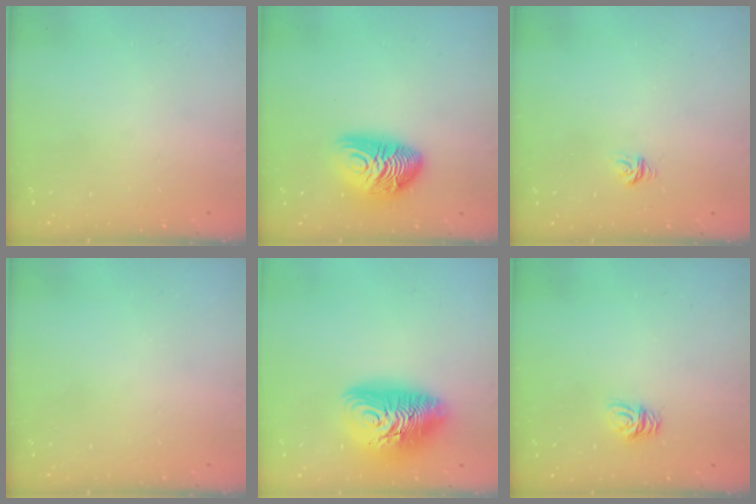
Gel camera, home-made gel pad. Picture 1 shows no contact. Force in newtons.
{"total": 13.5, "press": 13.5, "slide": 0.2}
{"total": 3.8, "press": 3.8, "slide": 0.2}
{"total": 0.0}
{"total": 16.5, "press": 16.4, "slide": 1.4}
{"total": 4.5, "press": 4.4, "slide": 0.3}